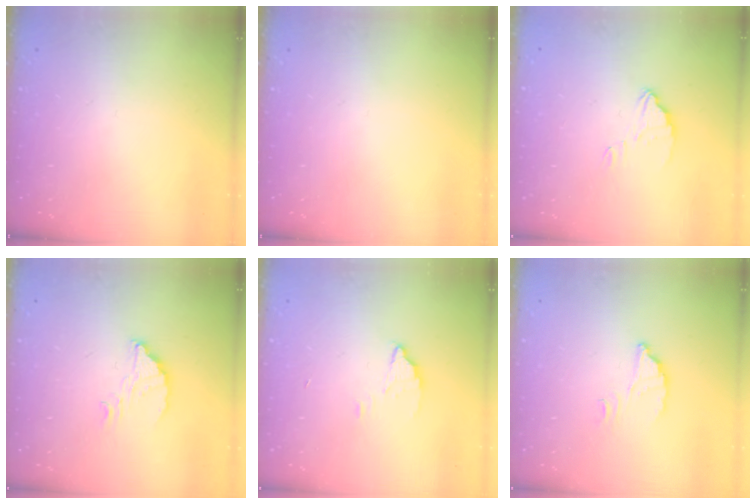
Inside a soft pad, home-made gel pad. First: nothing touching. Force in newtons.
{"total": 0.0}
{"total": 3.2, "press": 3.2, "slide": 0.3}
{"total": 3.7, "press": 3.7, "slide": 0.3}
{"total": 2.6, "press": 2.6, "slide": 0.2}
{"total": 2.4, "press": 2.4, "slide": 0.3}